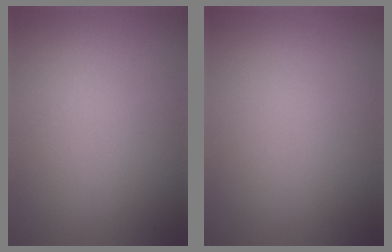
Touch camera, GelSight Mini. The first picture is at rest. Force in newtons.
{"total": 0.0}